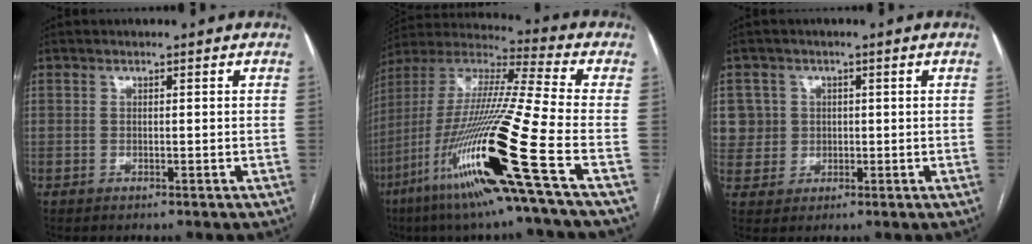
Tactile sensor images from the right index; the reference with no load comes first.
{"total": 25.1, "force": [-9.9, -0.5, 23.0], "torque": [-0.457, -0.046, -0.190]}
{"total": 5.9, "force": [1.6, 5.7, -0.1], "torque": [0.011, 0.014, 0.039]}